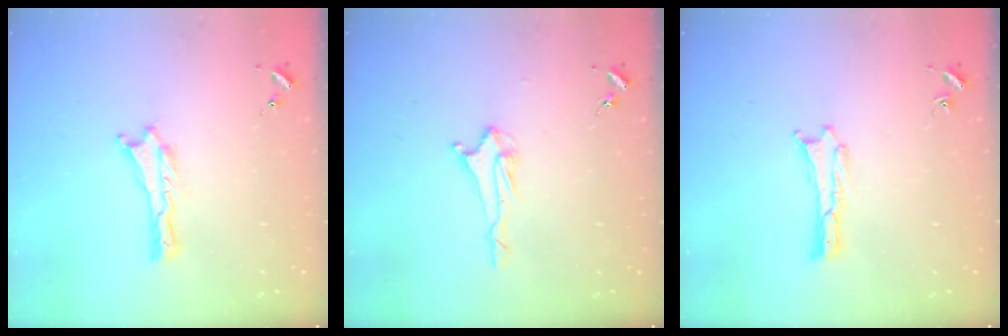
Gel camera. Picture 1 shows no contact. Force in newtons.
{"total": 2.1, "press": 2.0, "slide": 0.4}
{"total": 0.0}